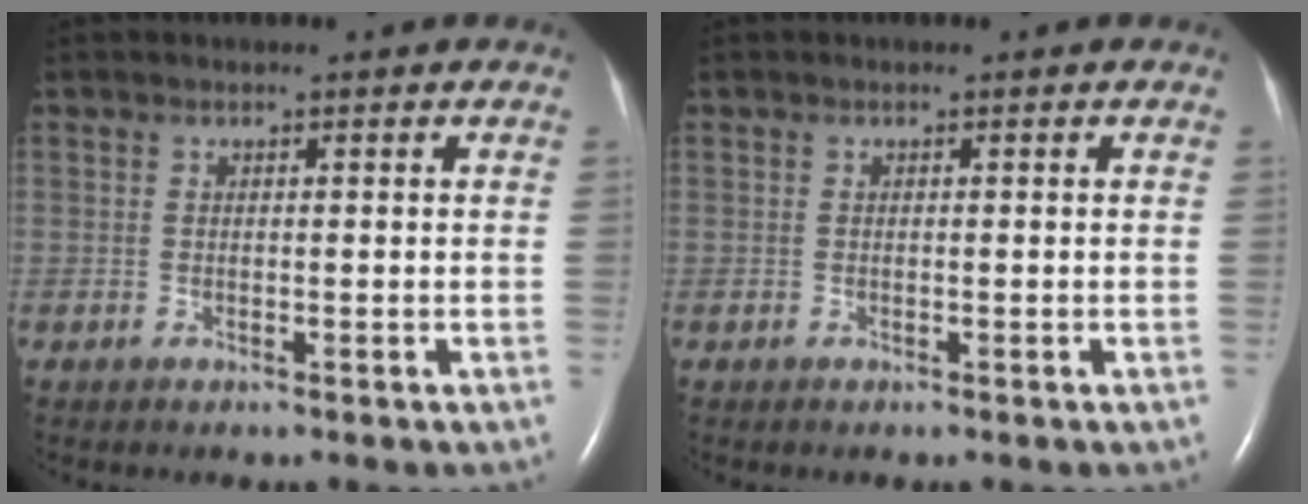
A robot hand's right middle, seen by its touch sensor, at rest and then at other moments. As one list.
[{"total": 0.0}]